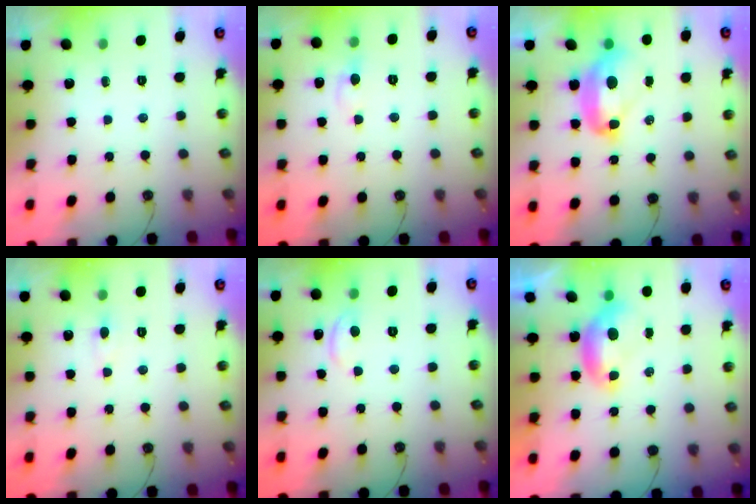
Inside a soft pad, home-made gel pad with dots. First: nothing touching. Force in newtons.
{"total": 2.8, "press": 2.6, "slide": 0.9}
{"total": 6.1, "press": 6.1, "slide": 0.8}
{"total": 0.6, "press": 0.3, "slide": 0.4}
{"total": 1.4, "press": 1.4, "slide": 0.5}
{"total": 0.0}